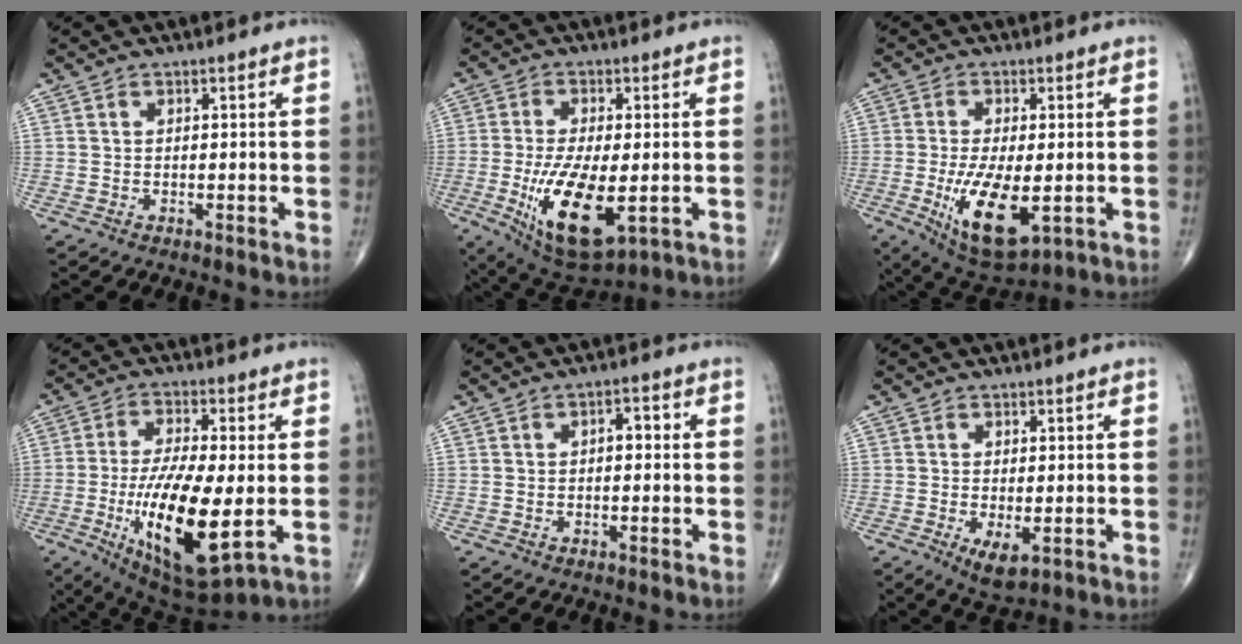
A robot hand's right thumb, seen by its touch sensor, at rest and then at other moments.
{"total": 15.0, "force": [-3.6, 6.1, 13.2], "torque": [-0.243, -0.020, -0.044]}
{"total": 12.9, "force": [-3.0, 5.3, 11.3], "torque": [-0.201, -0.021, -0.036]}
{"total": 18.8, "force": [-3.6, 5.9, 17.5], "torque": [-0.327, -0.020, -0.047]}
{"total": 2.8, "force": [0.2, 1.5, 2.3], "torque": [-0.025, 0.013, -0.002]}
{"total": 4.6, "force": [-1.2, 2.0, 4.0], "torque": [-0.069, -0.013, -0.013]}